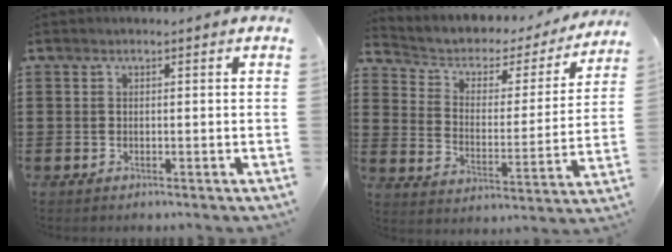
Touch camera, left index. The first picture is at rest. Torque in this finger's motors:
{"motor_torque": [1.11, -1.02, 0.16, 0.01]}